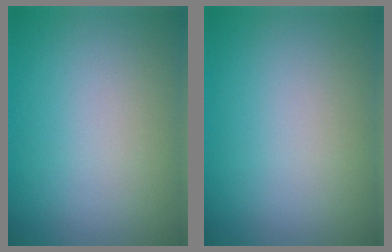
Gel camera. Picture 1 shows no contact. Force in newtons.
{"total": 0.0}